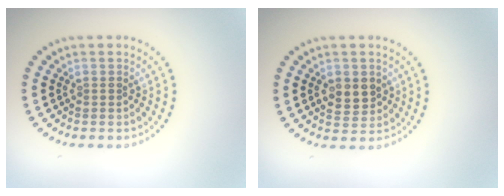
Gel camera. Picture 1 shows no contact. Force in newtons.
{"total": 2.5, "press": 2.5, "slide": 0.3}